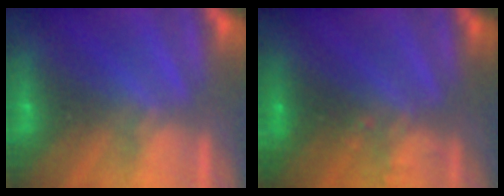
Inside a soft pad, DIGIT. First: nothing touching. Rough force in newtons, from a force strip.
{"total": 2.9}